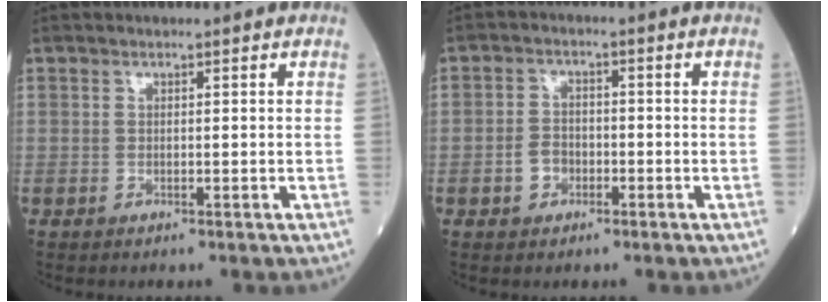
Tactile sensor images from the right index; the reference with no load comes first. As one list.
[{"total": 3.2, "force": [-1.4, 2.4, 1.7], "torque": [-0.030, 0.008, -0.025]}]